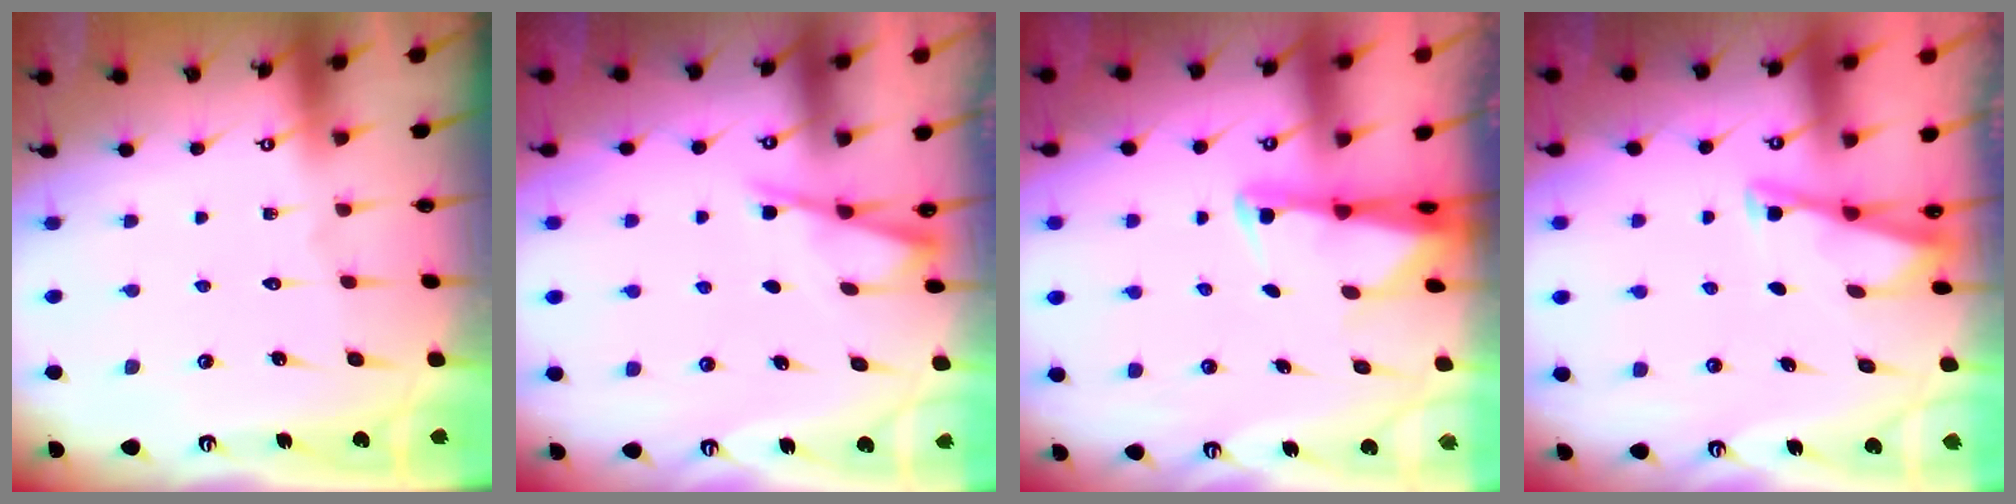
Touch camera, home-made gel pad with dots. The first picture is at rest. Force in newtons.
{"total": 2.9, "press": 2.8, "slide": 0.4}
{"total": 2.6, "press": 2.6, "slide": 0.5}
{"total": 3.3, "press": 3.3, "slide": 0.3}